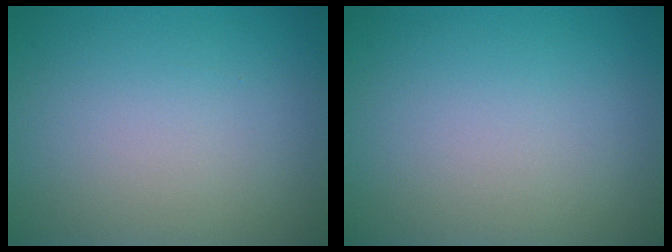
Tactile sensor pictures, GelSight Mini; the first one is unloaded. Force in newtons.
{"total": 0.0}